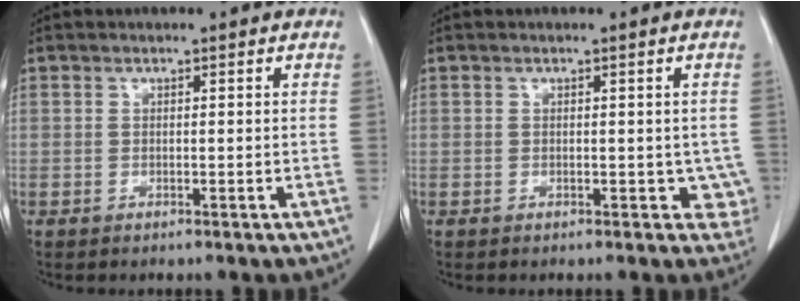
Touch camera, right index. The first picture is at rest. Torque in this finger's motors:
{"motor_torque": [0.00, 0.06, 0.01, 0.01]}